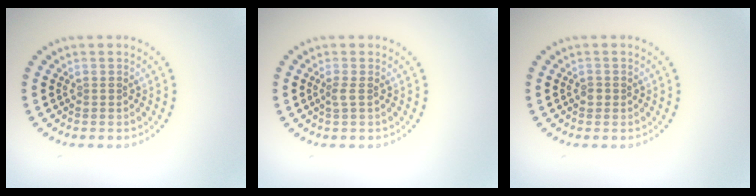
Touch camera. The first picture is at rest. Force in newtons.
{"total": 1.0, "press": 0.7, "slide": 0.7}
{"total": 0.8, "press": 0.7, "slide": 0.3}